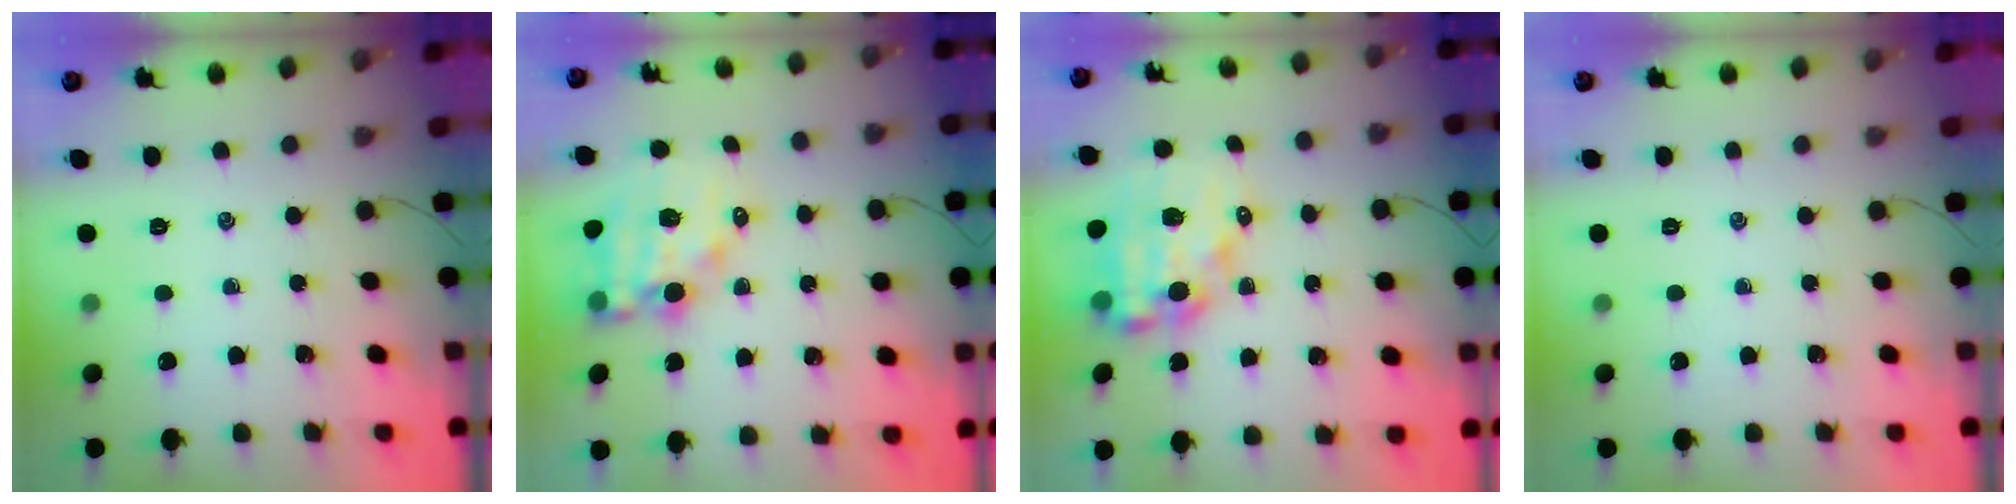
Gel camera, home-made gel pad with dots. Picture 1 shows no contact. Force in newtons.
{"total": 10.8, "press": 10.3, "slide": 3.0}
{"total": 12.6, "press": 12.2, "slide": 3.3}
{"total": 0.0}